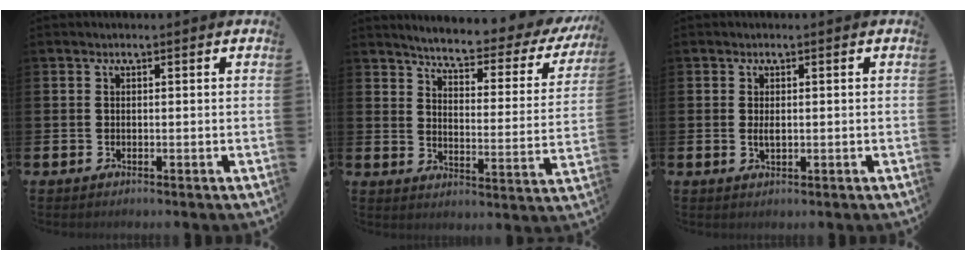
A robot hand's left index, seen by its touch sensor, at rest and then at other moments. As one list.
[{"total": 5.1, "force": [4.6, 0.6, 2.1], "torque": [-0.059, -0.040, 0.068]}, {"total": 1.3, "force": [0.2, 0.5, 1.1], "torque": [-0.013, -0.002, 0.000]}]